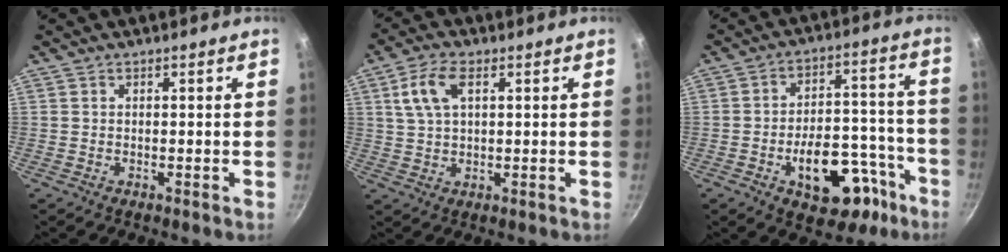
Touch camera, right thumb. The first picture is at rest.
{"total": 7.4, "force": [2.5, 4.0, 5.8], "torque": [-0.110, 0.007, 0.045]}
{"total": 18.0, "force": [-8.3, 10.1, 12.3], "torque": [-0.128, 0.067, -0.104]}